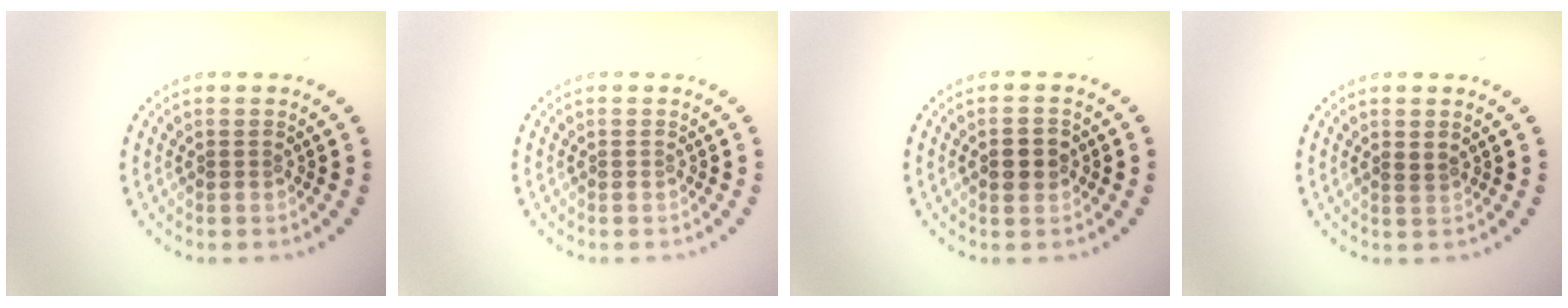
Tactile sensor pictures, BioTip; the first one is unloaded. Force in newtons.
{"total": 0.0}
{"total": 2.4, "press": 2.4, "slide": 0.1}
{"total": 0.8, "press": 0.7, "slide": 0.4}